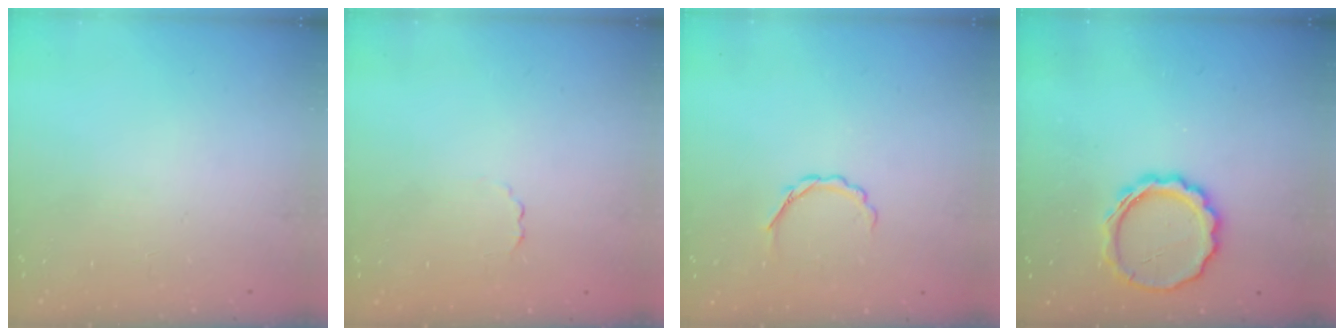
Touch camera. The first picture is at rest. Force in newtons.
{"total": 1.4, "press": 1.3, "slide": 0.4}
{"total": 3.0, "press": 2.8, "slide": 0.9}
{"total": 11.1, "press": 10.8, "slide": 2.4}